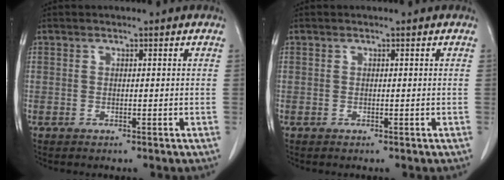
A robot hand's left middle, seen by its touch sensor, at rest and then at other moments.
{"total": 0.0}